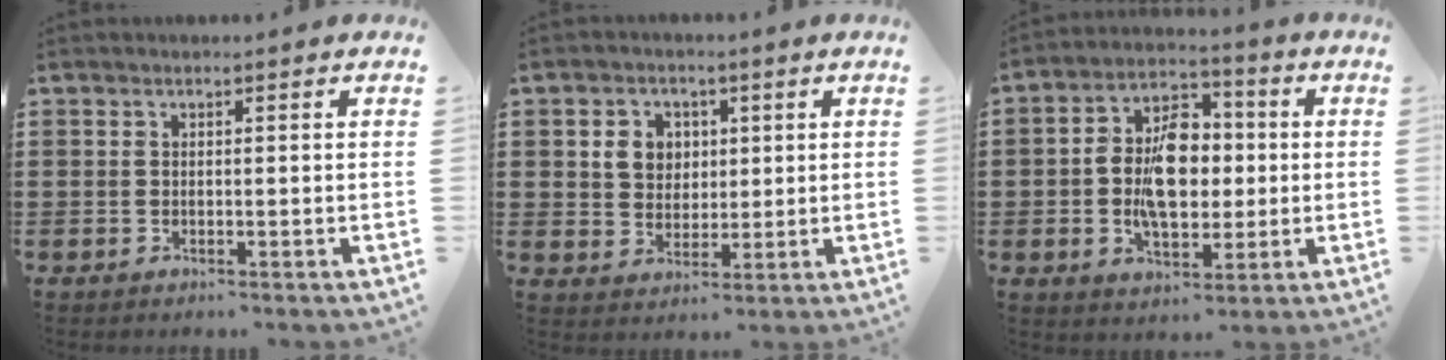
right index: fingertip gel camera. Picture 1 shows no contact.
{"total": 4.8, "force": [1.3, 4.2, 1.9], "torque": [-0.047, 0.012, 0.019]}
{"total": 9.8, "force": [-0.4, 6.2, 7.7], "torque": [-0.165, 0.009, -0.012]}